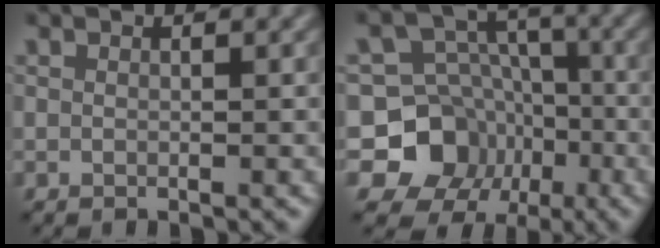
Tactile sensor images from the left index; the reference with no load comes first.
{"total": 9.7, "force": [-3.6, 8.5, 3.0], "torque": [-0.048, 0.004, -0.093]}